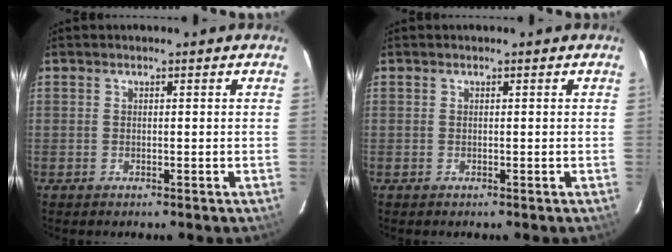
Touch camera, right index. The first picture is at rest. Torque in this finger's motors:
{"motor_torque": [-0.01, 0.01, 0.00, 0.00]}